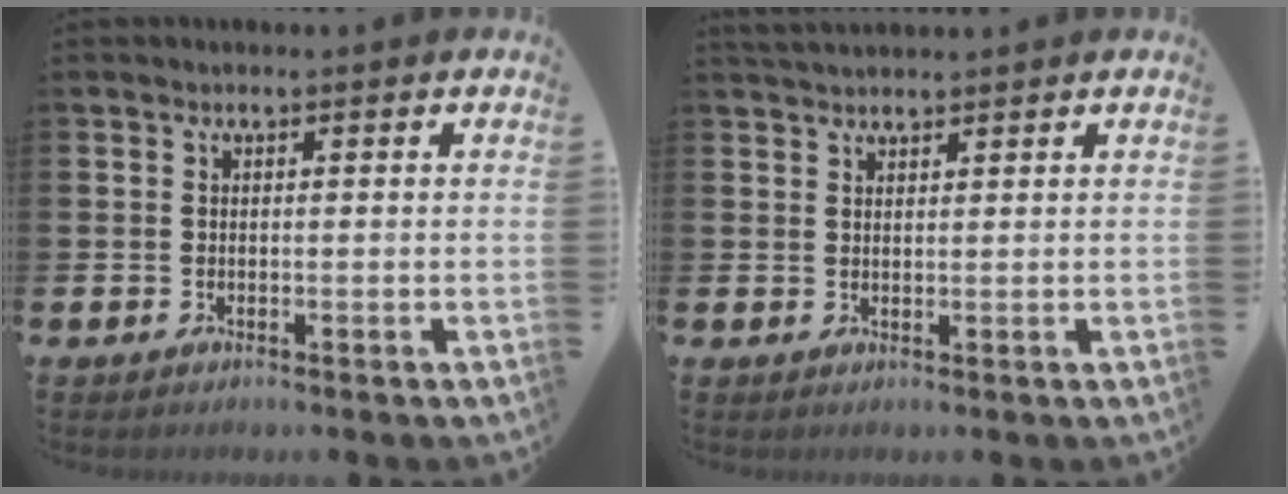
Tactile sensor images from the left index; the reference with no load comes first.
{"total": 2.0, "force": [2.0, 0.4, 0.2], "torque": [0.004, -0.008, 0.034]}